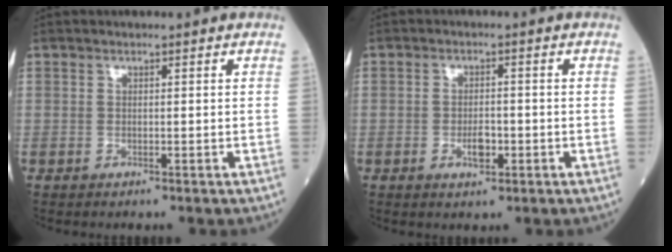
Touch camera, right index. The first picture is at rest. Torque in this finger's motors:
{"motor_torque": [0.77, -0.30, 0.47, 0.12]}